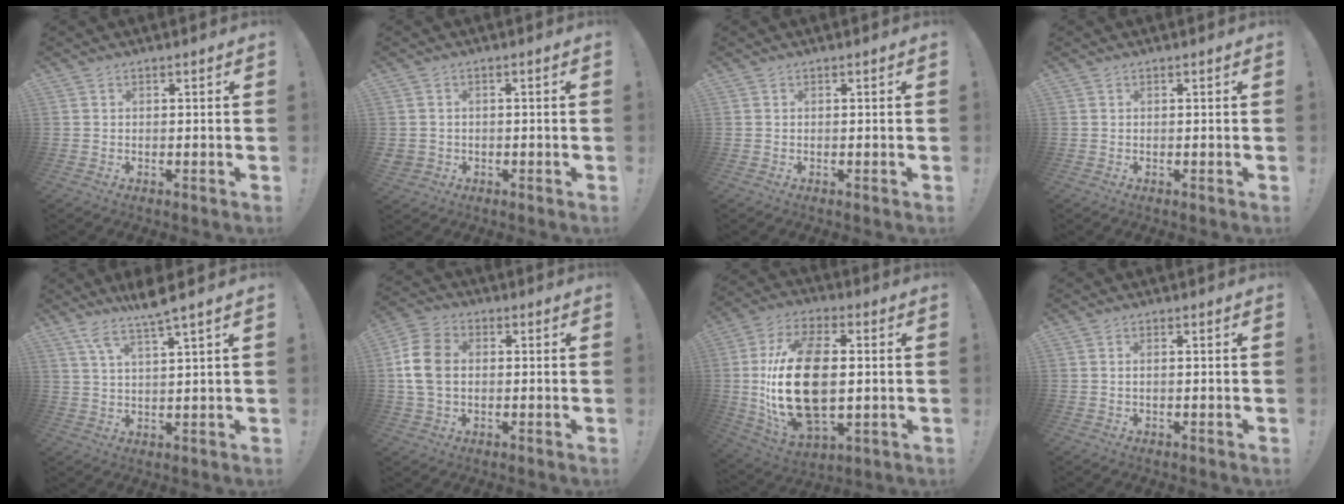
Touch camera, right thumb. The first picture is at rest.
{"total": 2.2, "force": [-0.1, 2.1, 0.7], "torque": [-0.014, 0.002, 0.000]}
{"total": 0.0}
{"total": 0.0}
{"total": 7.3, "force": [5.5, -0.2, 4.8], "torque": [-0.097, -0.025, 0.095]}
{"total": 11.3, "force": [0.4, 8.2, 7.7], "torque": [-0.156, 0.010, 0.010]}
{"total": 23.4, "force": [0.5, 13.5, 19.1], "torque": [-0.385, -0.004, 0.014]}
{"total": 0.9, "force": [0.1, 0.2, 0.9], "torque": [-0.026, 0.003, 0.004]}